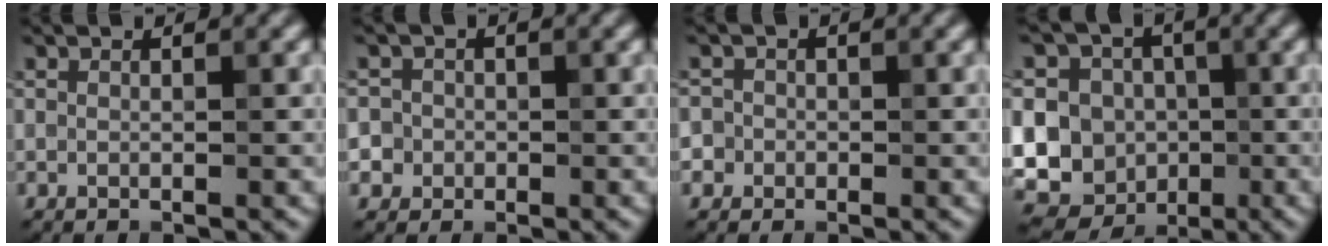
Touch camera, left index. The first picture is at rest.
{"total": 4.9, "force": [-1.2, 4.7, 0.9], "torque": [-0.007, 0.020, -0.053]}
{"total": 3.2, "force": [-1.0, 3.0, 0.5], "torque": [0.017, 0.019, -0.053]}
{"total": 17.1, "force": [-1.0, 16.0, 5.8], "torque": [-0.156, 0.017, -0.042]}